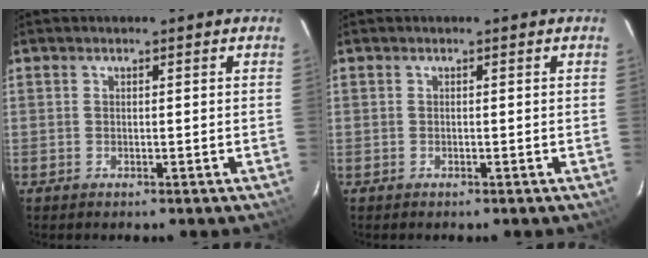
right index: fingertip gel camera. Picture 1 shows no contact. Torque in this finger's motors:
{"motor_torque": [0.01, 0.01, -0.02, 0.00]}